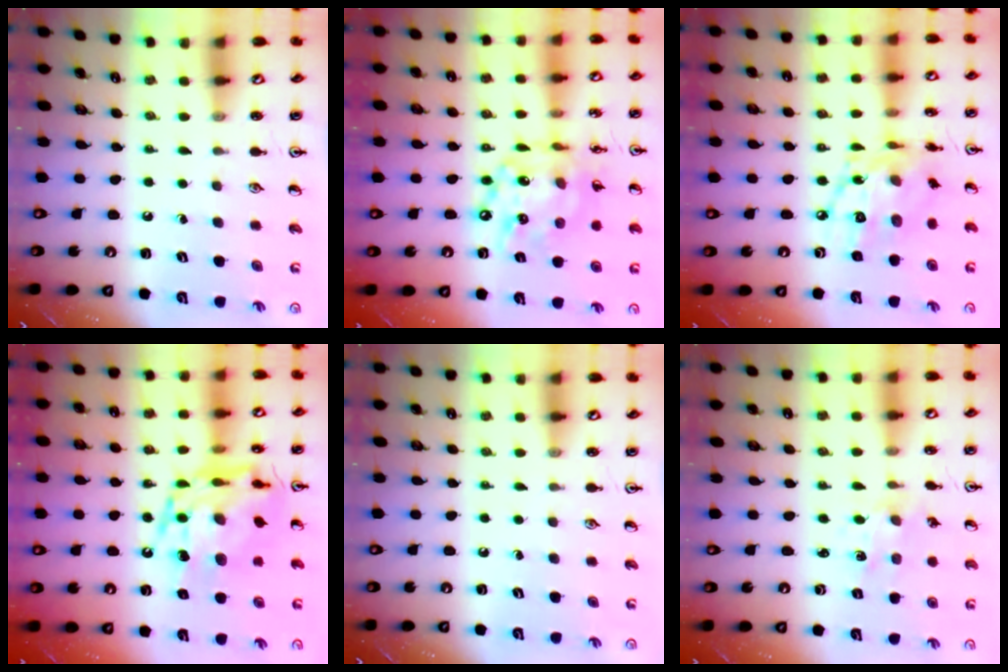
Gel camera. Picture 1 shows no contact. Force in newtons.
{"total": 15.2, "press": 15.2, "slide": 1.1}
{"total": 15.7, "press": 15.7, "slide": 1.2}
{"total": 17.5, "press": 17.5, "slide": 1.4}
{"total": 0.0}
{"total": 1.5, "press": 1.5, "slide": 0.3}